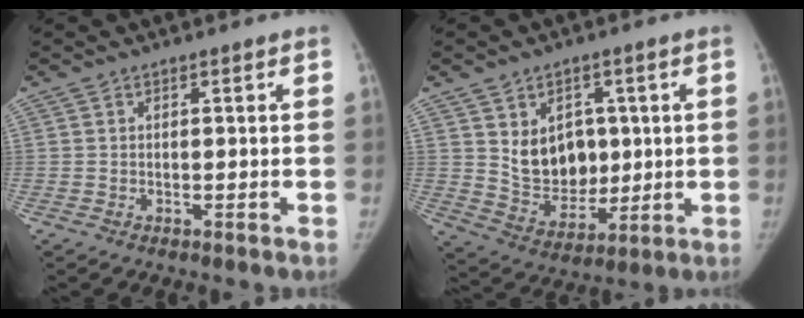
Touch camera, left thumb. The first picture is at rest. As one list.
[{"total": 11.3, "force": [2.3, 8.8, 6.7], "torque": [-0.061, -0.021, 0.059]}]